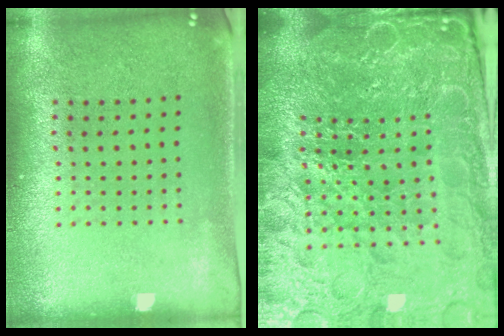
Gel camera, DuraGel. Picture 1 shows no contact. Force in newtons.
{"total": 6.9, "press": 6.0, "slide": 3.2}